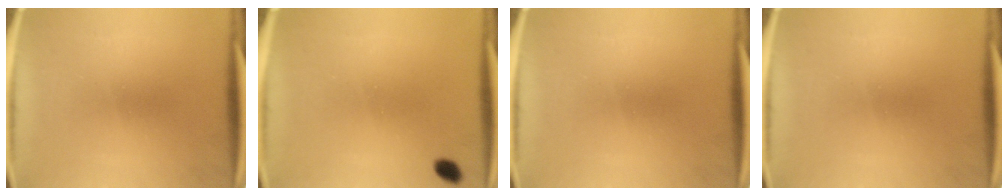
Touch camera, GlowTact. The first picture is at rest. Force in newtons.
{"total": 1.8}
{"total": 0.0}
{"total": 0.0}